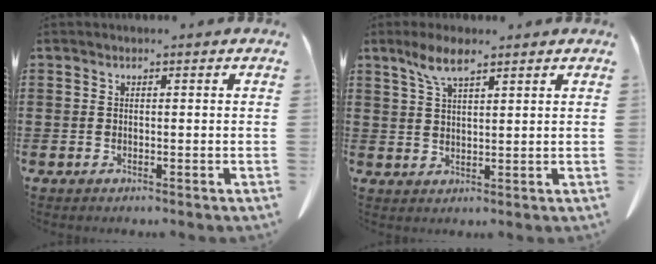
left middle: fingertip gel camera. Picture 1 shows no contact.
{"total": 5.1, "force": [3.2, 1.2, 3.7], "torque": [-0.081, 0.003, 0.058]}